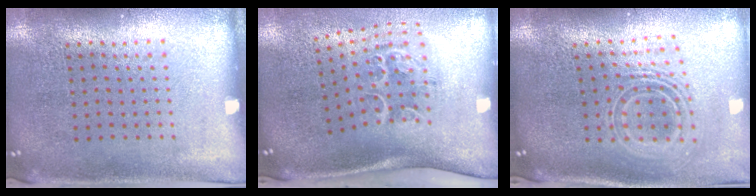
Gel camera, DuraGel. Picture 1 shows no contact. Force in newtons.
{"total": 1.6, "press": 1.3, "slide": 1.0}
{"total": 2.5, "press": 1.7, "slide": 1.8}